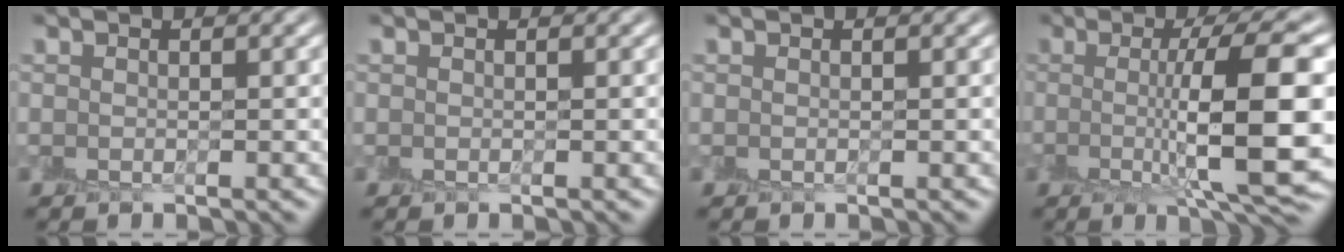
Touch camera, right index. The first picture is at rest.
{"total": 0.0}
{"total": 0.0}
{"total": 9.8, "force": [0.0, 2.3, 9.5], "torque": [-0.121, 0.001, 0.004]}